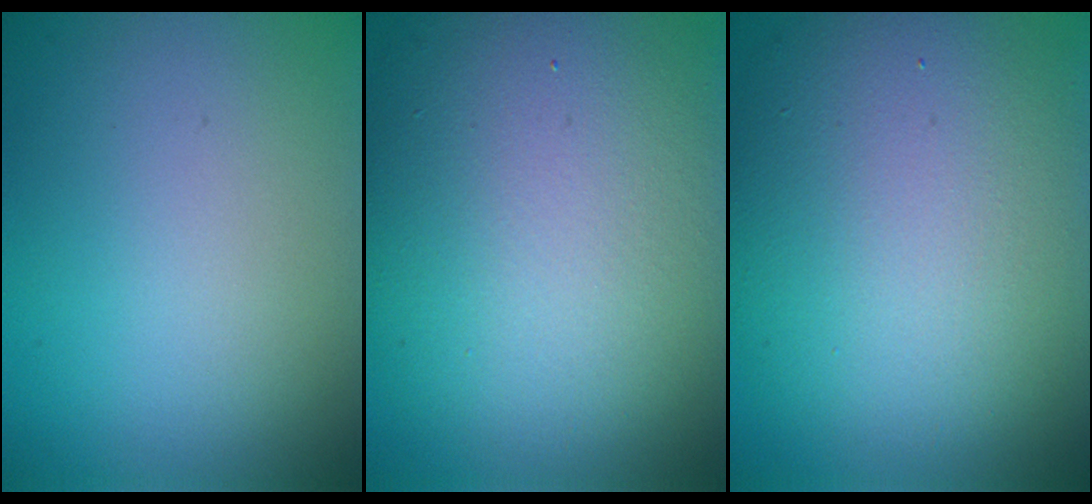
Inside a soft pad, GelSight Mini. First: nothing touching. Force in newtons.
{"total": 13.5, "press": 13.5, "slide": 1.3}
{"total": 12.0, "press": 12.0, "slide": 0.2}